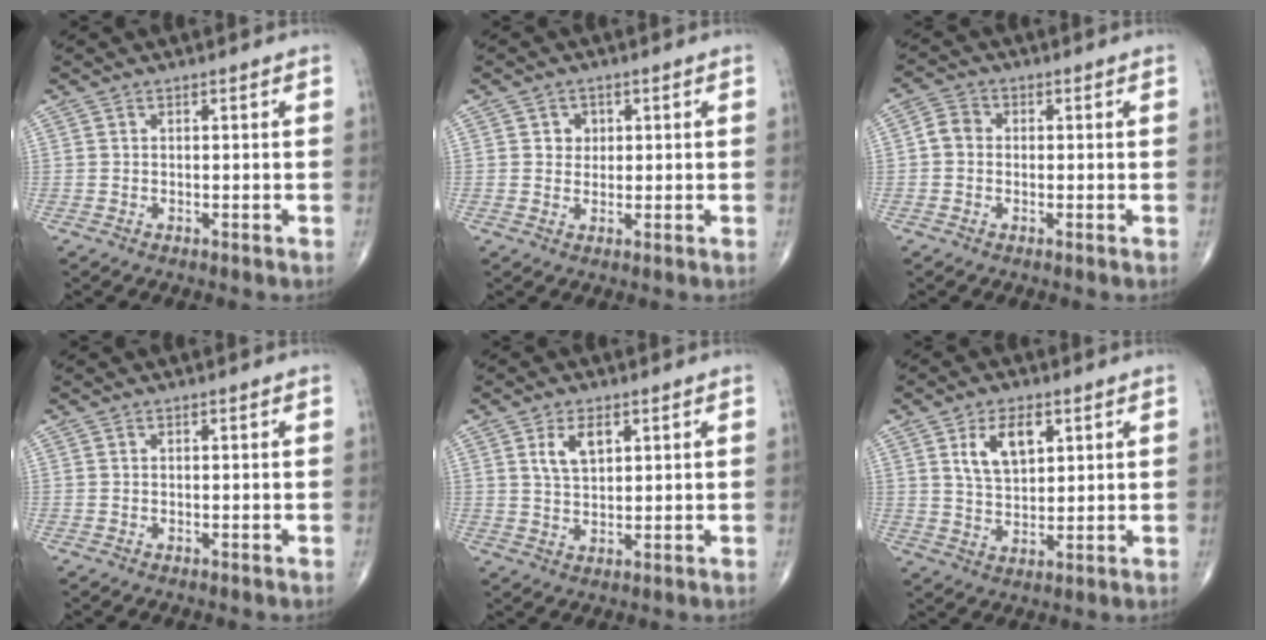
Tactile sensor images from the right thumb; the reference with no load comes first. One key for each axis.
{"total": 2.7, "fx": 0.7, "fy": 2.4, "fz": 0.9, "tx": 0.004, "ty": -0.001, "tz": 0.008}
{"total": 3.4, "fx": -0.2, "fy": 2.9, "fz": 1.7, "tx": -0.021, "ty": 0.010, "tz": -0.013}
{"total": 0.0}
{"total": 5.5, "fx": 2.3, "fy": 2.9, "fz": 4.0, "tx": -0.066, "ty": -0.010, "tz": 0.046}
{"total": 8.2, "fx": 3.4, "fy": 4.5, "fz": 6.0, "tx": -0.090, "ty": -0.015, "tz": 0.066}